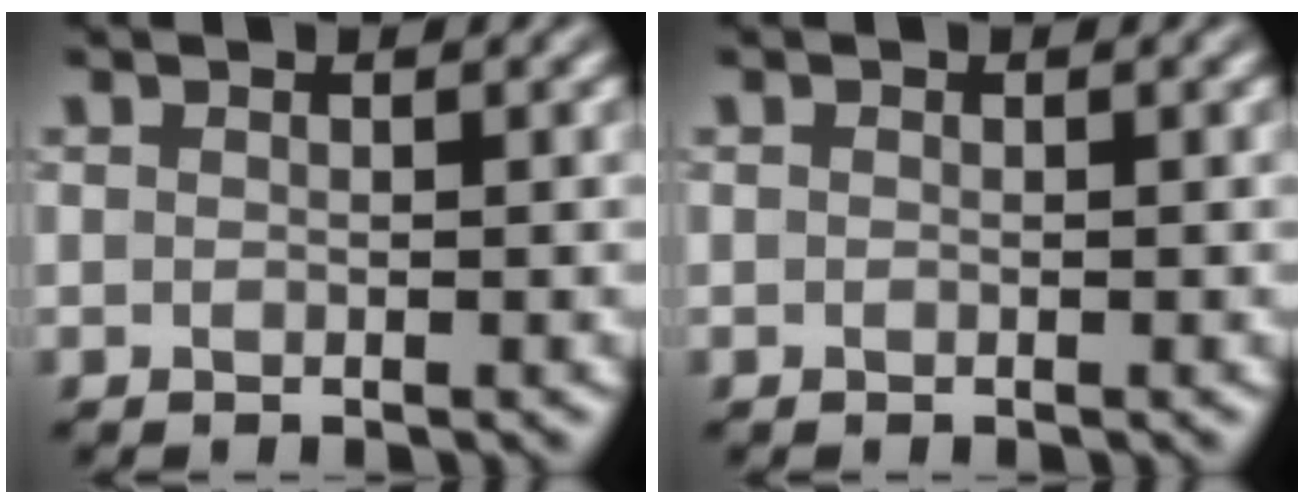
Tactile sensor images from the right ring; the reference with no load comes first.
{"total": 0.0}